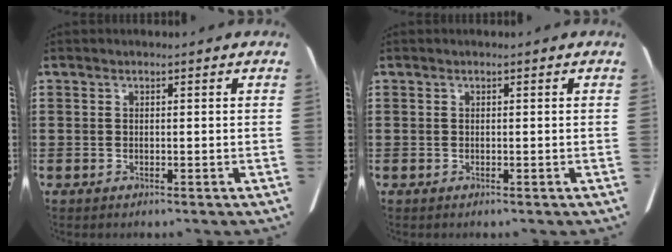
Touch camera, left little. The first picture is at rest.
{"total": 0.0}